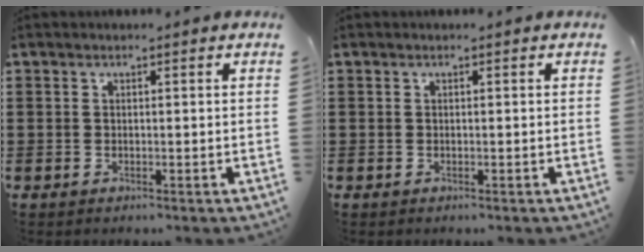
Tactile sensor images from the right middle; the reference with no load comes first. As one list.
[{"total": 0.0}]